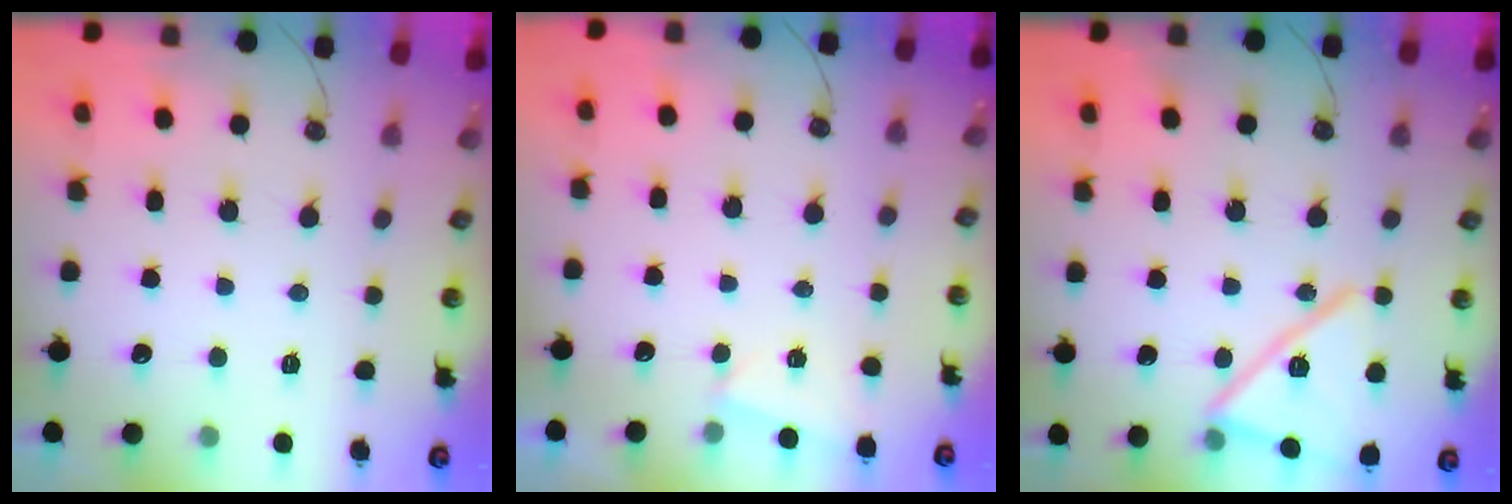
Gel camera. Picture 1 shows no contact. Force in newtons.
{"total": 2.6, "press": 1.3, "slide": 2.2}
{"total": 18.3, "press": 18.3, "slide": 1.8}